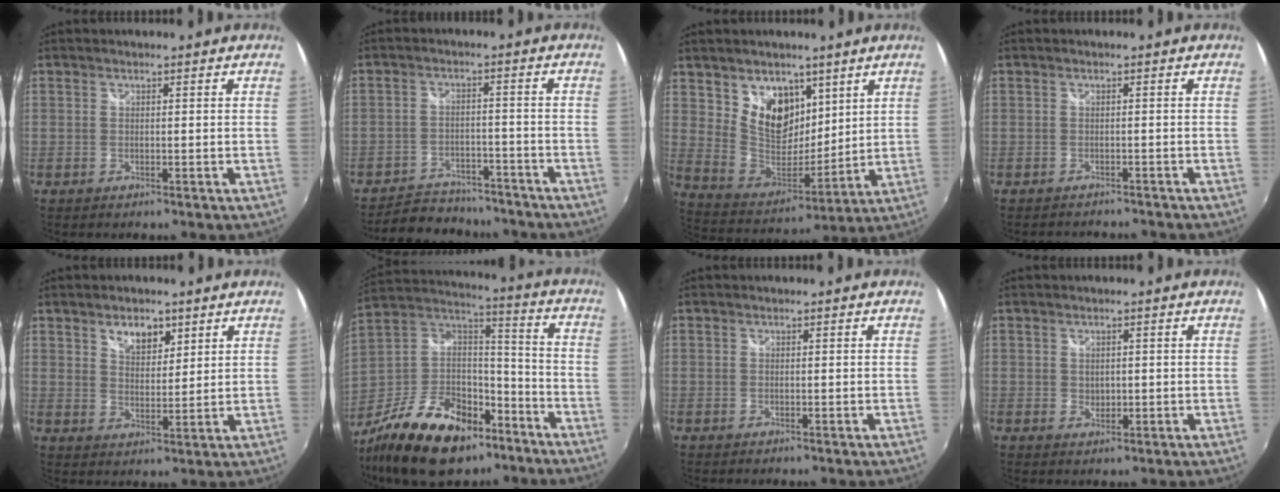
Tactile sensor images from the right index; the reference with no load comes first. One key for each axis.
{"total": 14.0, "fx": -12.2, "fy": 5.3, "fz": 4.5, "tx": -0.113, "ty": 0.010, "tz": -0.168}
{"total": 12.5, "fx": 7.1, "fy": 8.6, "fz": 5.6, "tx": -0.102, "ty": -0.007, "tz": 0.145}
{"total": 4.6, "fx": -4.2, "fy": 1.1, "fz": 1.4, "tx": -0.034, "ty": -0.016, "tz": -0.061}
{"total": 5.5, "fx": 3.4, "fy": 2.9, "fz": 3.1, "tx": -0.044, "ty": 0.005, "tz": 0.060}
{"total": 26.3, "fx": -16.1, "fy": 13.9, "fz": 15.5, "tx": -0.317, "ty": 0.008, "tz": -0.259}
{"total": 0.0}
{"total": 1.6, "fx": 0.3, "fy": 1.5, "fz": 0.7, "tx": -0.008, "ty": 0.000, "tz": 0.006}